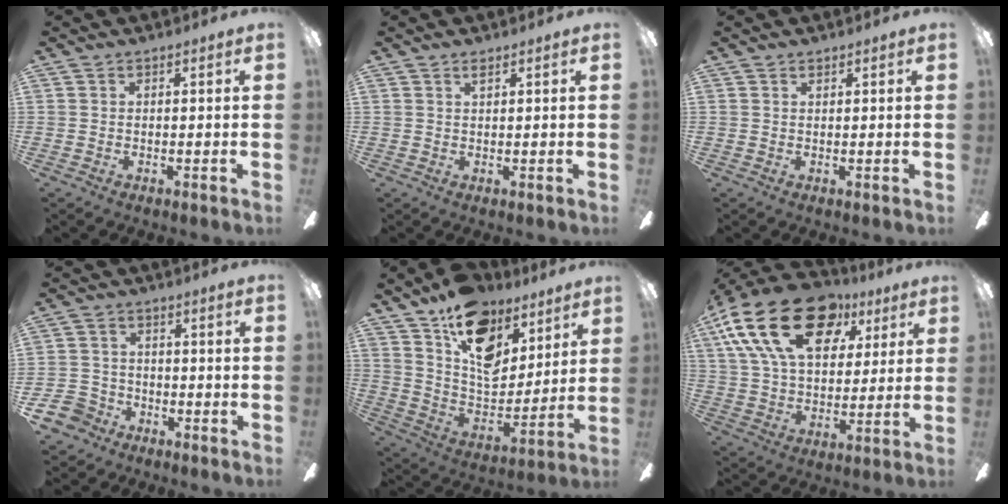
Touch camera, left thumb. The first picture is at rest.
{"total": 1.2, "force": [1.0, 0.3, 0.6], "torque": [-0.014, 0.002, 0.017]}
{"total": 0.6, "force": [0.5, 0.3, 0.1], "torque": [-0.003, 0.001, 0.010]}
{"total": 6.7, "force": [-4.0, 5.2, 1.6], "torque": [-0.055, 0.028, -0.081]}
{"total": 18.9, "force": [11.3, 11.6, 9.8], "torque": [-0.145, -0.069, 0.206]}
{"total": 23.7, "force": [11.2, 14.1, 15.3], "torque": [-0.286, -0.038, 0.193]}